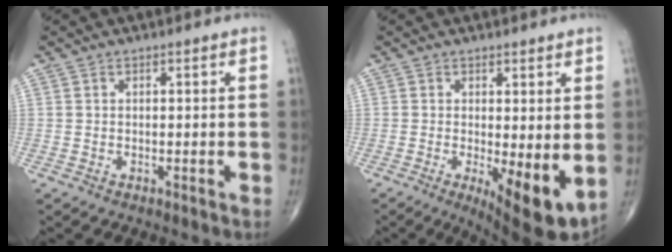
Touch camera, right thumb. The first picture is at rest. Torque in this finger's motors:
{"motor_torque": [1.23, 1.41, 0.55, -0.57, 0.31]}